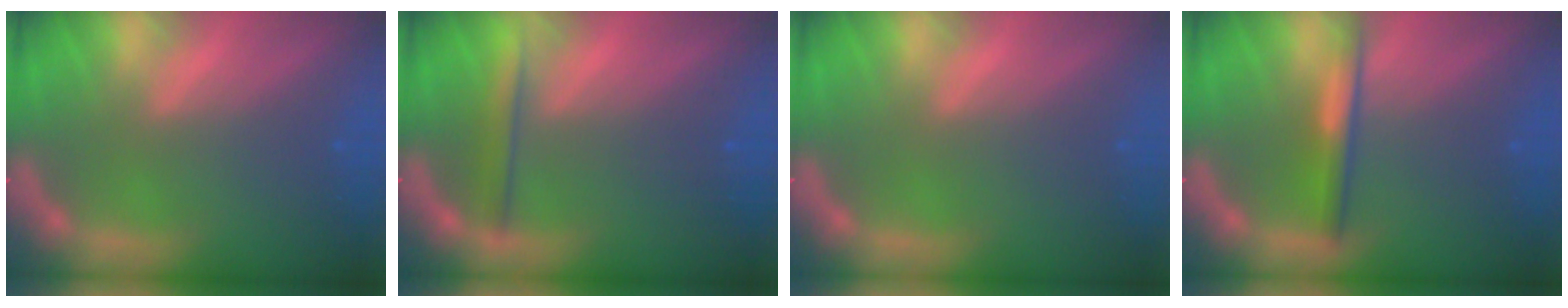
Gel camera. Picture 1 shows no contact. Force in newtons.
{"total": 2.5}
{"total": 0.0}
{"total": 3.0}